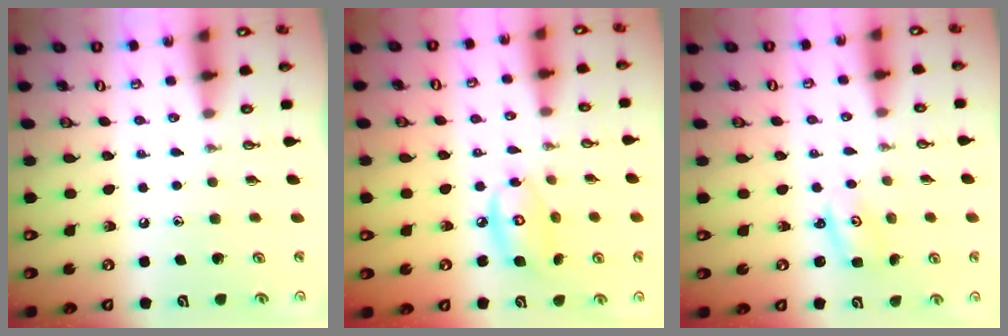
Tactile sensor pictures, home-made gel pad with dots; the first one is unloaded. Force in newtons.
{"total": 9.0, "press": 9.0, "slide": 0.6}
{"total": 2.2, "press": 2.2, "slide": 0.2}